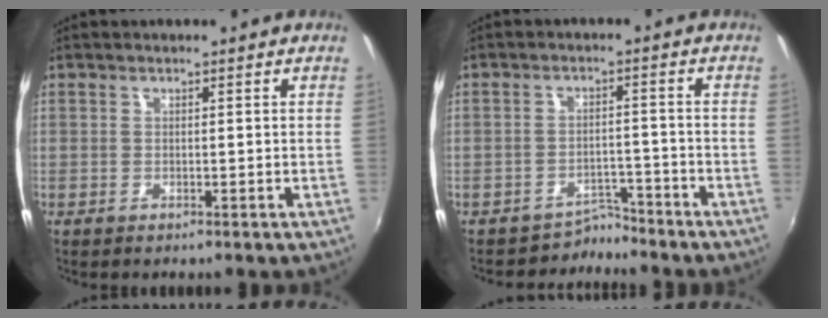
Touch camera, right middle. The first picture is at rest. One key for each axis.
{"total": 4.0, "fx": -3.8, "fy": 1.1, "fz": -0.9, "tx": 0.014, "ty": 0.013, "tz": -0.061}